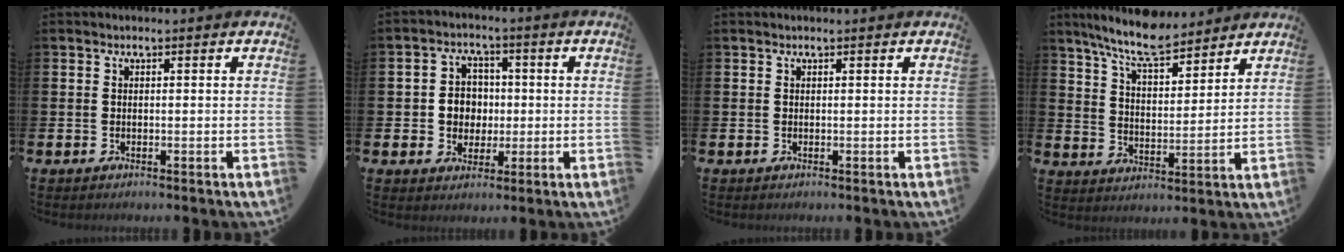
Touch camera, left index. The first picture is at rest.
{"total": 4.5, "force": [0.2, 4.2, 1.6], "torque": [-0.023, 0.005, -0.006]}
{"total": 0.0}
{"total": 8.7, "force": [8.0, 1.6, 3.2], "torque": [-0.086, -0.040, 0.144]}